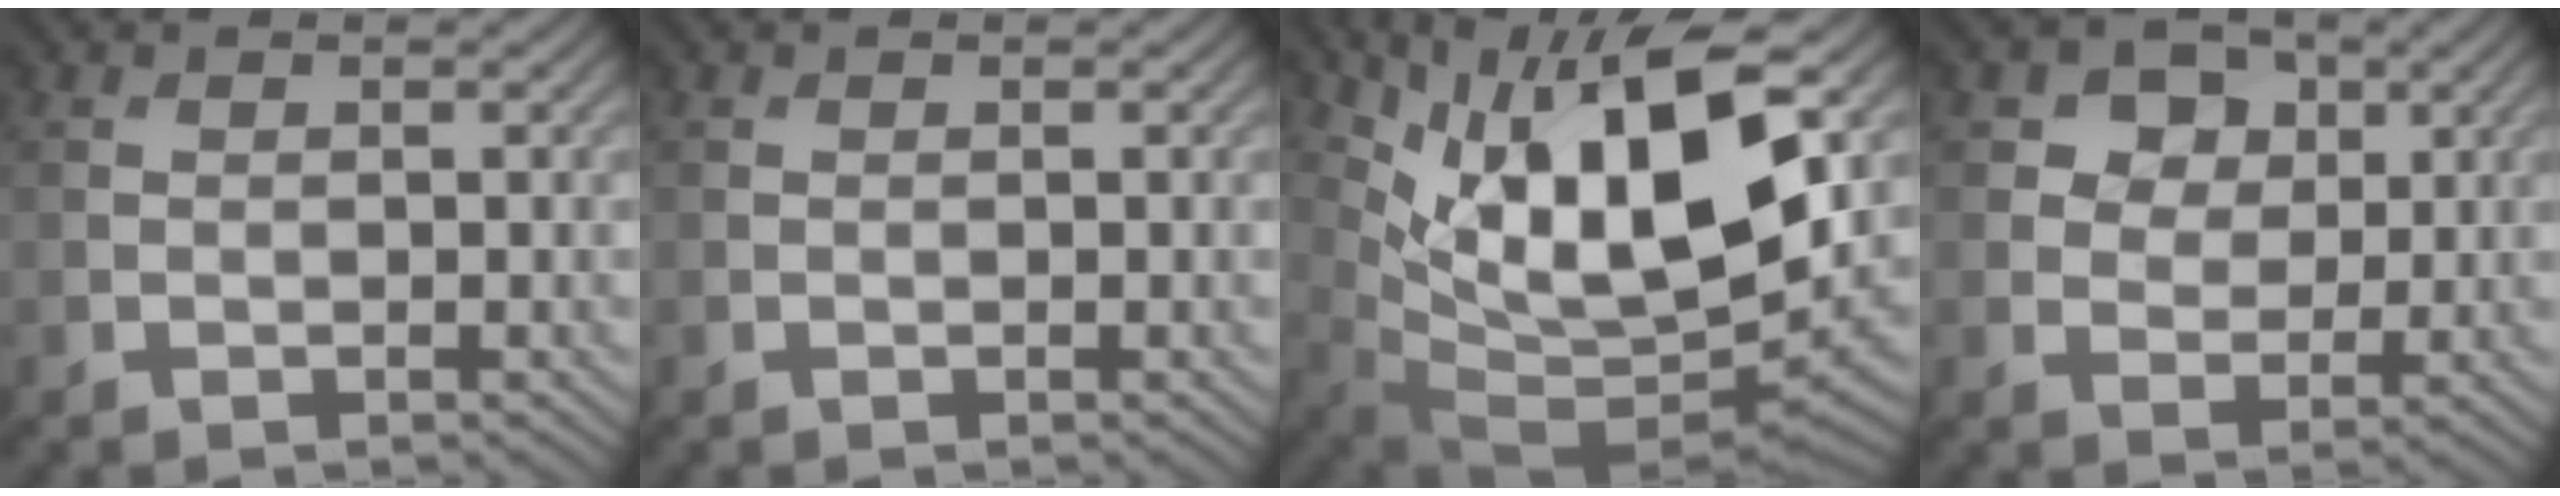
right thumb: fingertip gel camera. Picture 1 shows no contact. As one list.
[{"total": 0.0}, {"total": 15.7, "force": [6.3, 6.6, 12.8], "torque": [-0.242, -0.005, 0.121]}, {"total": 6.2, "force": [2.8, 4.9, 2.7], "torque": [-0.071, -0.009, 0.052]}]